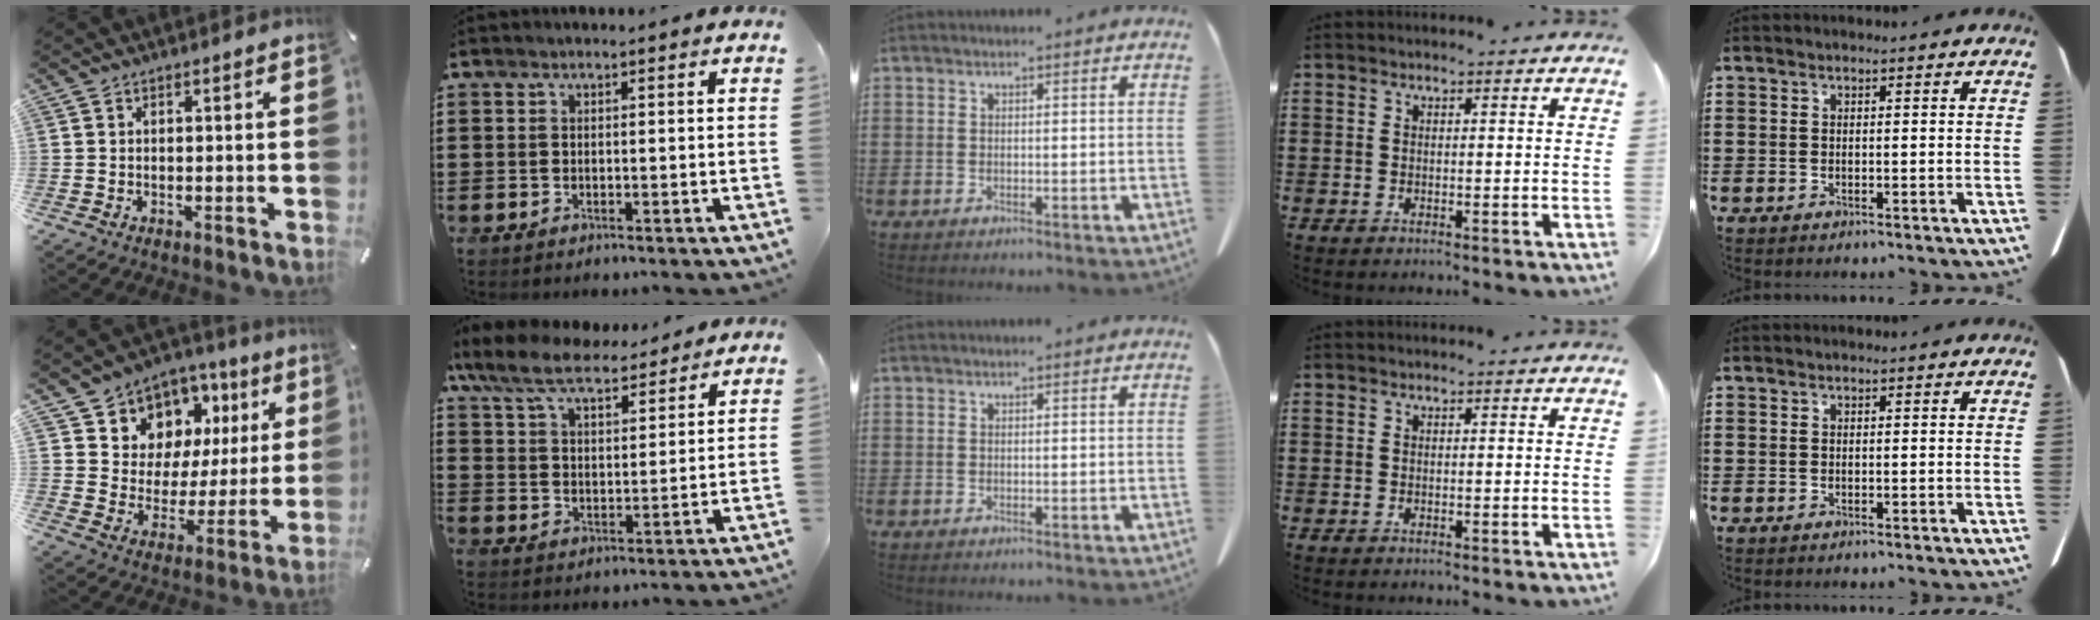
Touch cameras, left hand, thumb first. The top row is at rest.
{"thumb": {"total": 9.8, "force": [5.7, 7.9, 0.9], "torque": [-0.023, -0.064, 0.107]}, "index": {"total": 8.5, "force": [7.5, 1.9, 3.4], "torque": [-0.095, -0.026, 0.136]}}